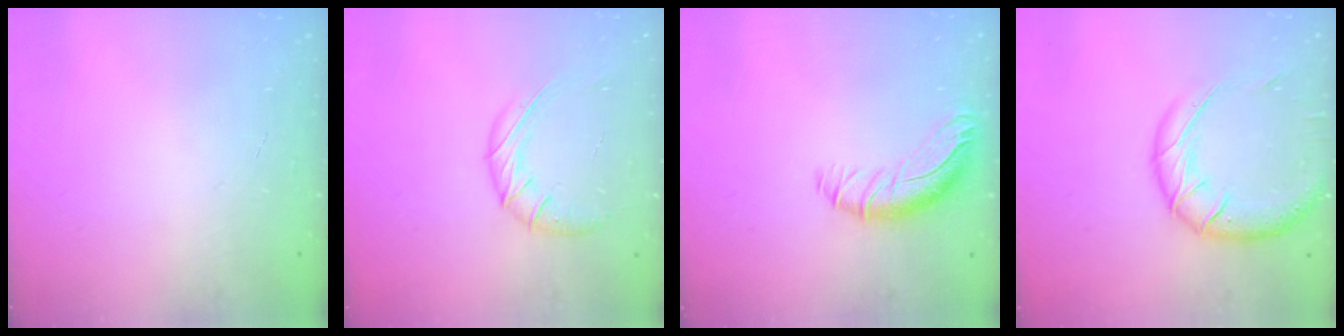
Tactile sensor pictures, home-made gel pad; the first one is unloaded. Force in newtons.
{"total": 9.7, "press": 9.7, "slide": 0.8}
{"total": 10.7, "press": 10.4, "slide": 2.5}
{"total": 16.6, "press": 16.4, "slide": 2.7}